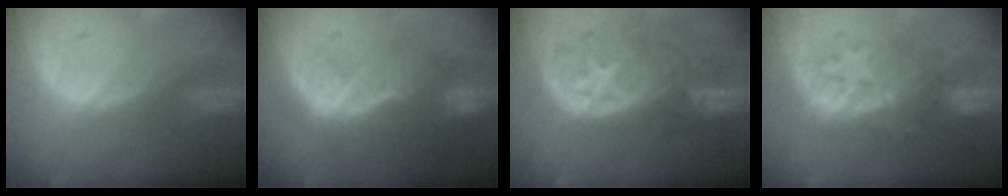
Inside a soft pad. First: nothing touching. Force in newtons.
{"total": 9.5, "press": 8.6, "slide": 4.1}
{"total": 11.2, "press": 9.8, "slide": 5.3}
{"total": 8.1, "press": 8.1, "slide": 0.9}